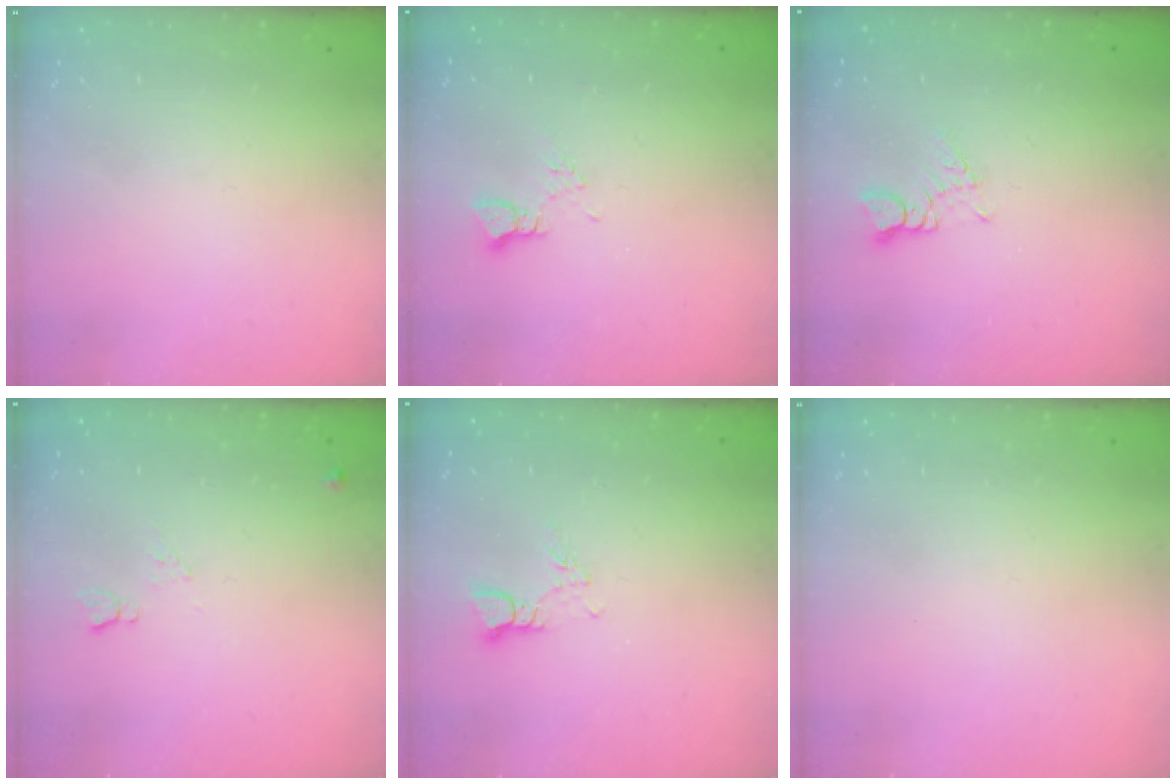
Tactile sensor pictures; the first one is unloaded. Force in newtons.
{"total": 3.5, "press": 3.5, "slide": 0.5}
{"total": 2.0, "press": 2.0, "slide": 0.2}
{"total": 5.2, "press": 5.1, "slide": 1.2}
{"total": 3.5, "press": 3.5, "slide": 0.3}
{"total": 0.0}